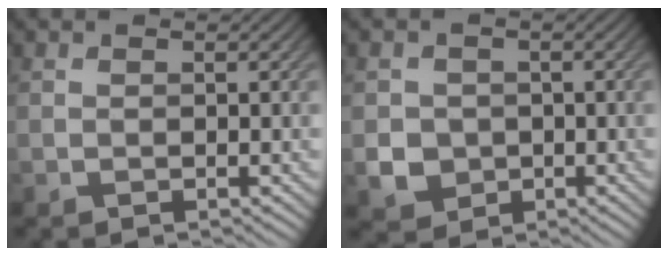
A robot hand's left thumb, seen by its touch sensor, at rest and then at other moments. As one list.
[{"total": 4.1, "force": [-0.7, 3.8, 1.3], "torque": [-0.034, -0.011, -0.021]}]